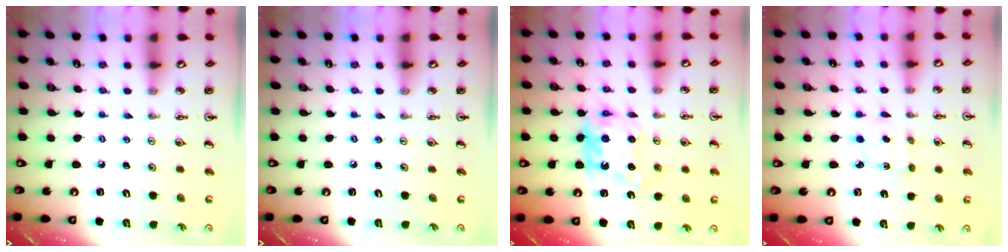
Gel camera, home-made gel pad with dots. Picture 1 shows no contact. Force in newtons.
{"total": 0.0}
{"total": 10.3, "press": 10.3, "slide": 0.4}
{"total": 2.4, "press": 2.3, "slide": 0.6}